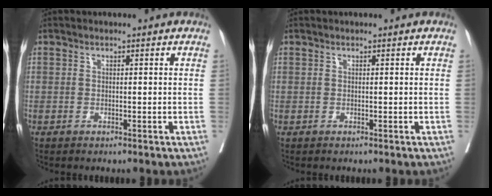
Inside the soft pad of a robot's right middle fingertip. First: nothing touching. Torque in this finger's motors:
{"motor_torque": [-0.24, -0.48, 0.00, 0.00]}